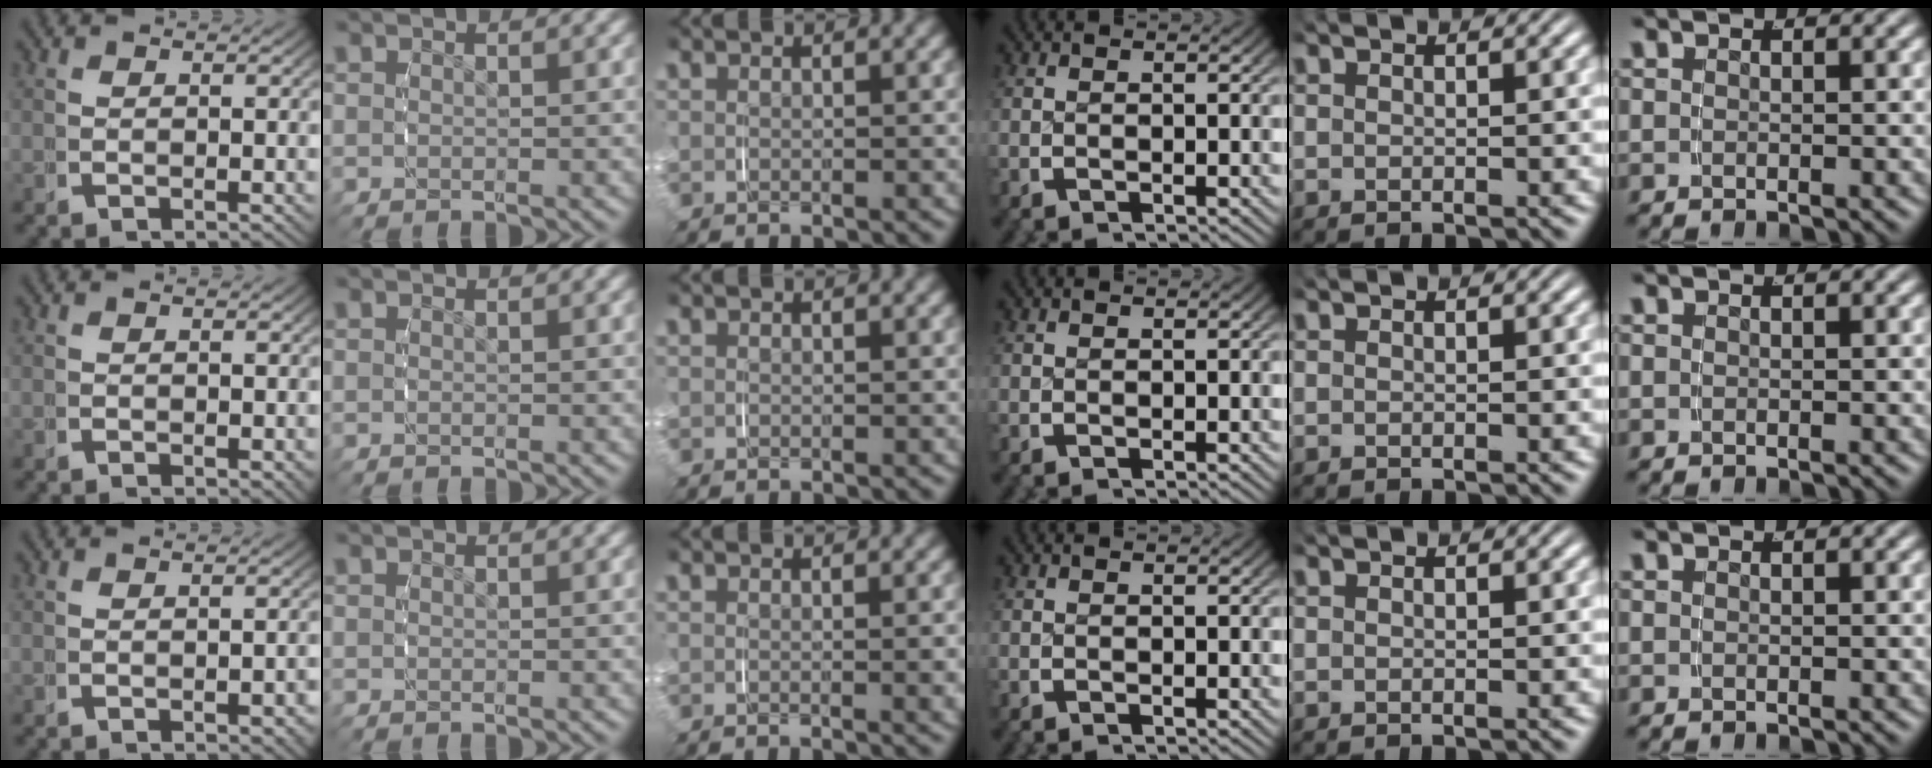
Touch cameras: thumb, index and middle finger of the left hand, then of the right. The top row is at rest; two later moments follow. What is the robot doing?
{"motion": "grasp_and_lifting", "object": "string"}